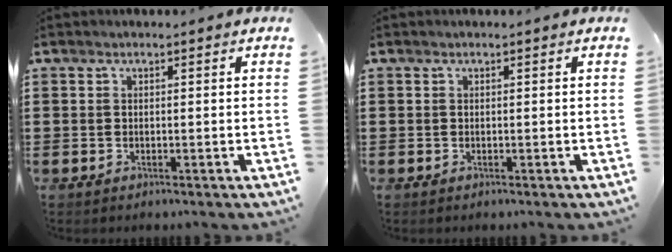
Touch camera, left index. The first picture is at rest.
{"total": 0.0}